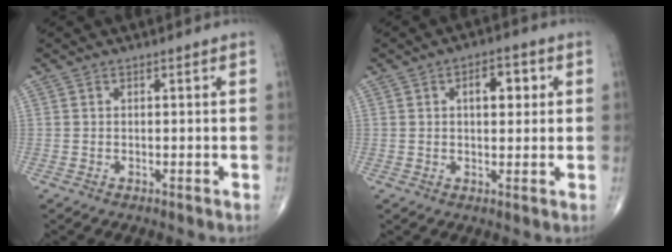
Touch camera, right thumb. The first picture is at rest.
{"total": 6.0, "force": [1.5, 3.2, 4.8], "torque": [-0.052, 0.005, 0.019]}